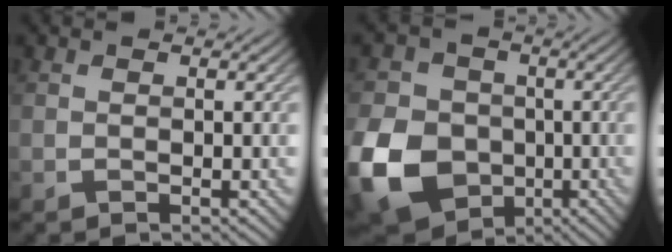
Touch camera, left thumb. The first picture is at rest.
{"total": 14.5, "force": [-4.3, 11.7, 7.4], "torque": [-0.218, -0.042, -0.082]}